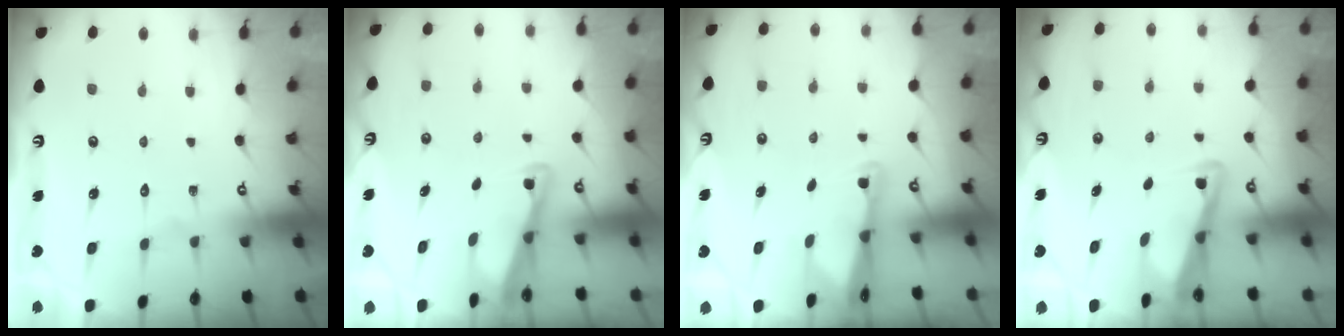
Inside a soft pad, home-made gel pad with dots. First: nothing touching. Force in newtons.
{"total": 2.7, "press": 2.7, "slide": 0.4}
{"total": 1.8, "press": 1.7, "slide": 0.4}
{"total": 3.5, "press": 3.4, "slide": 0.8}